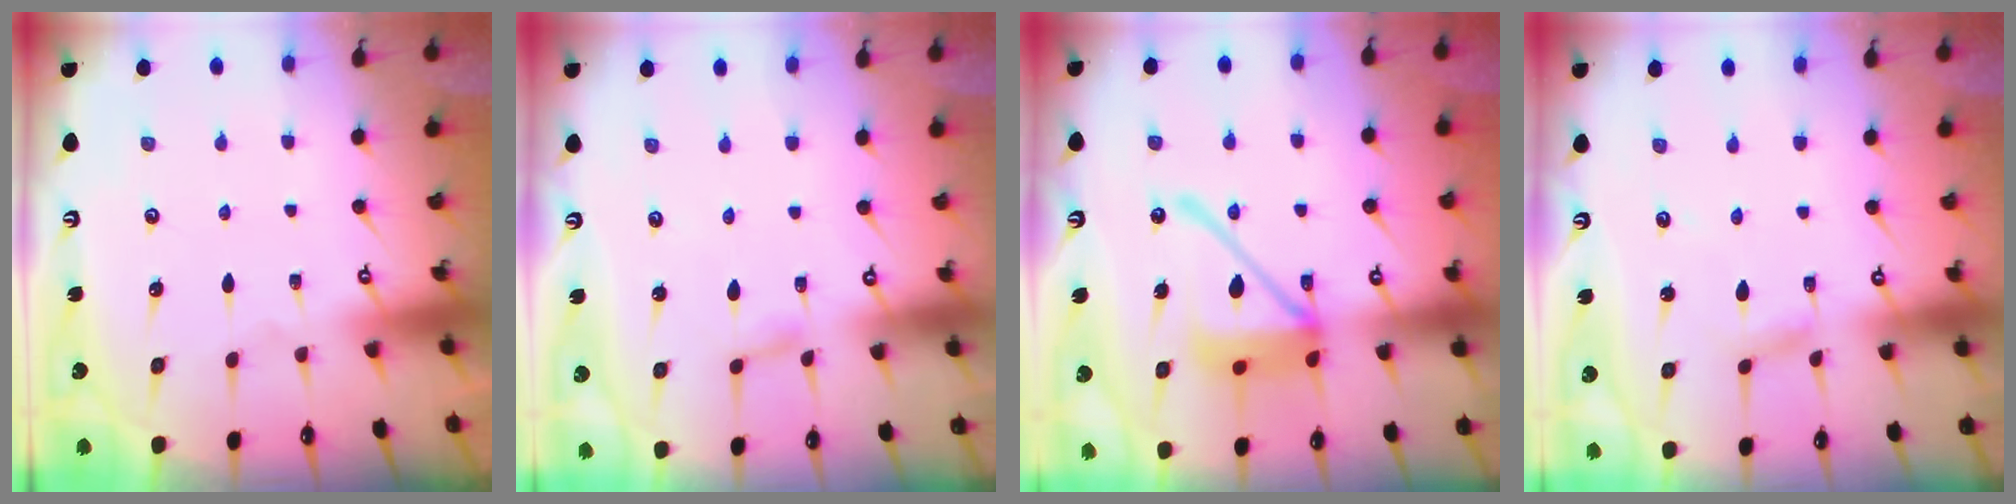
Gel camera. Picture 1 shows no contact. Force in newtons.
{"total": 1.6, "press": 1.6, "slide": 0.2}
{"total": 16.3, "press": 16.2, "slide": 2.2}
{"total": 2.9, "press": 2.9, "slide": 0.1}